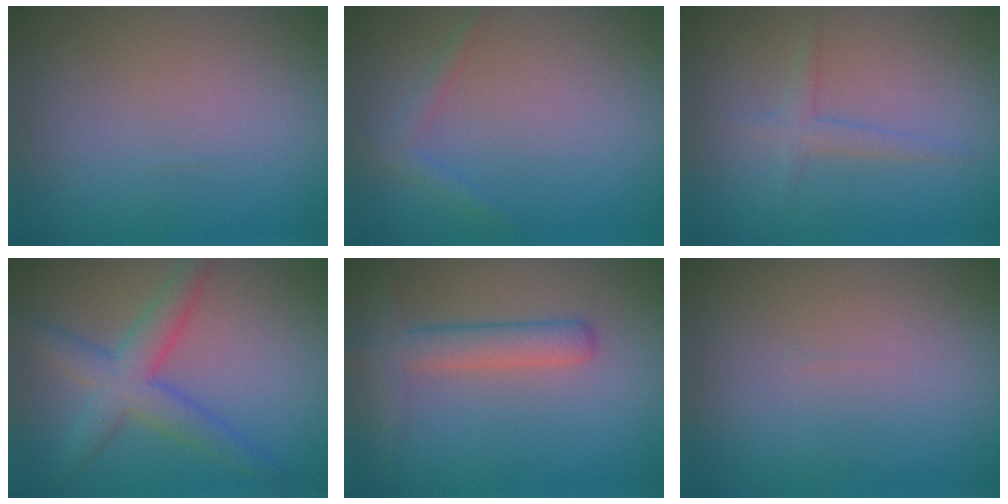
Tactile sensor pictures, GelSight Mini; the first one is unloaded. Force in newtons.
{"total": 1.2, "press": 1.2, "slide": 0.1}
{"total": 1.4, "press": 1.4, "slide": 0.1}
{"total": 4.6, "press": 4.6, "slide": 0.2}
{"total": 3.5, "press": 3.5, "slide": 0.1}
{"total": 0.0}